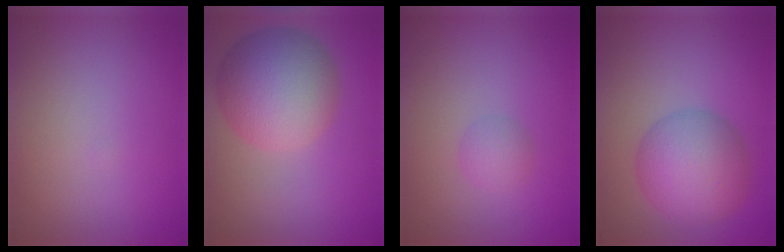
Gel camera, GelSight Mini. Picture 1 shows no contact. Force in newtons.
{"total": 8.5, "press": 8.5, "slide": 0.4}
{"total": 1.5, "press": 1.5, "slide": 0.1}
{"total": 6.6, "press": 6.6, "slide": 0.1}